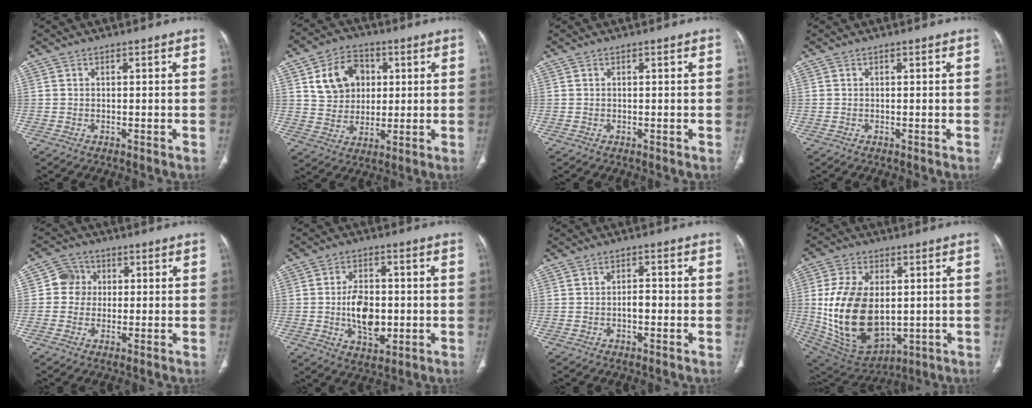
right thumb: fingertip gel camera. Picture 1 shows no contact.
{"total": 11.6, "force": [3.4, 9.3, 6.2], "torque": [-0.070, -0.001, 0.064]}
{"total": 0.0}
{"total": 0.0}
{"total": 5.0, "force": [0.5, 4.8, 1.2], "torque": [0.009, 0.009, 0.001]}
{"total": 9.5, "force": [-0.9, 5.8, 7.5], "torque": [-0.105, -0.002, -0.012]}
{"total": 2.4, "force": [-0.6, 1.4, 1.9], "torque": [-0.022, 0.011, -0.011]}
{"total": 20.7, "force": [0.1, 13.1, 16.1], "torque": [-0.292, -0.014, 0.032]}